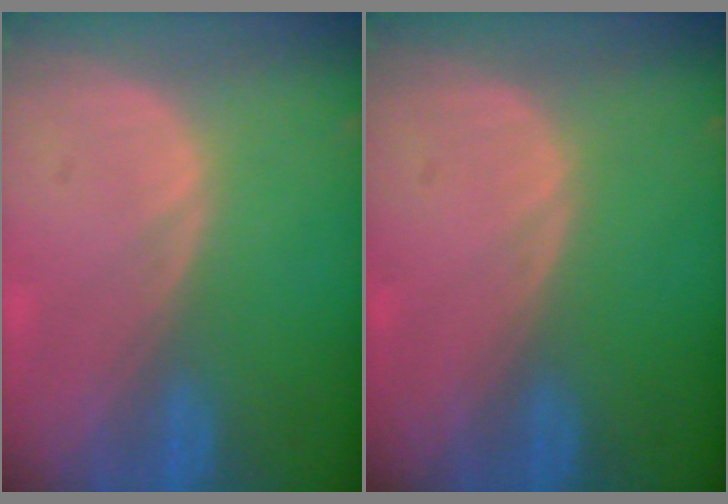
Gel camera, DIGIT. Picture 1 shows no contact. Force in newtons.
{"total": 0.0}